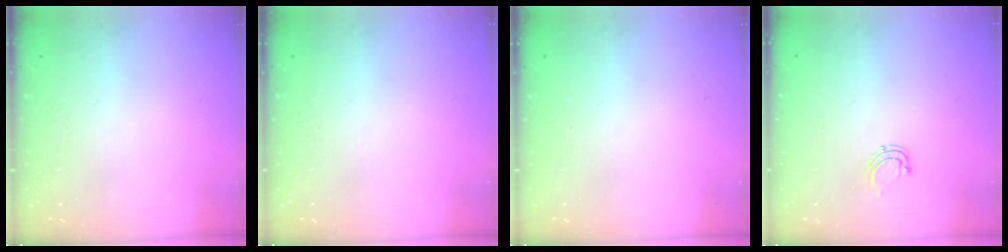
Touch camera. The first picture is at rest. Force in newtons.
{"total": 0.0}
{"total": 0.0}
{"total": 3.3, "press": 3.3, "slide": 0.3}